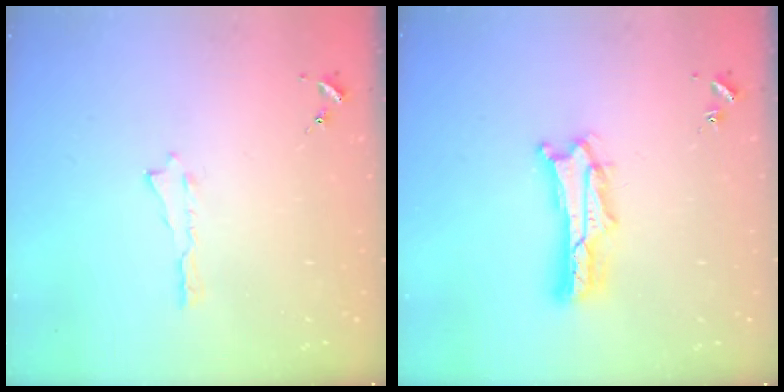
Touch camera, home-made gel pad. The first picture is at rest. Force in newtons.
{"total": 5.0, "press": 5.0, "slide": 0.6}